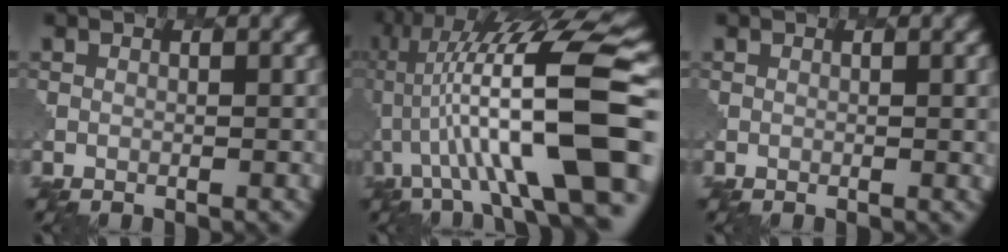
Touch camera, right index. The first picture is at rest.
{"total": 15.2, "force": [0.4, 3.1, 14.9], "torque": [-0.253, 0.038, 0.014]}
{"total": 1.4, "force": [0.3, 0.3, 1.3], "torque": [-0.012, 0.001, 0.004]}